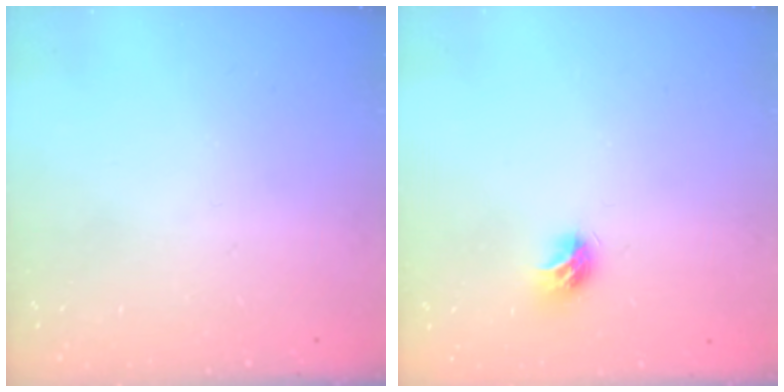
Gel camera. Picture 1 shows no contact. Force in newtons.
{"total": 7.5, "press": 7.5, "slide": 0.1}